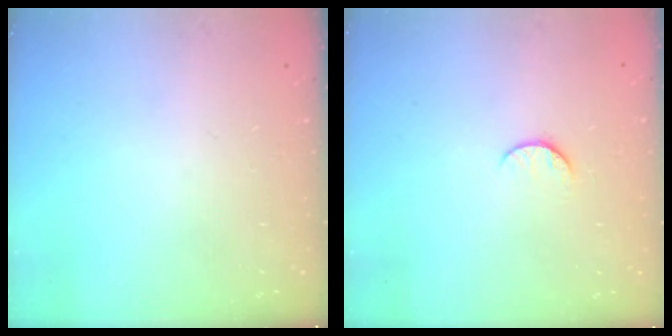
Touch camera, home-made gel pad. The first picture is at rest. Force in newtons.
{"total": 5.0, "press": 5.0, "slide": 0.4}